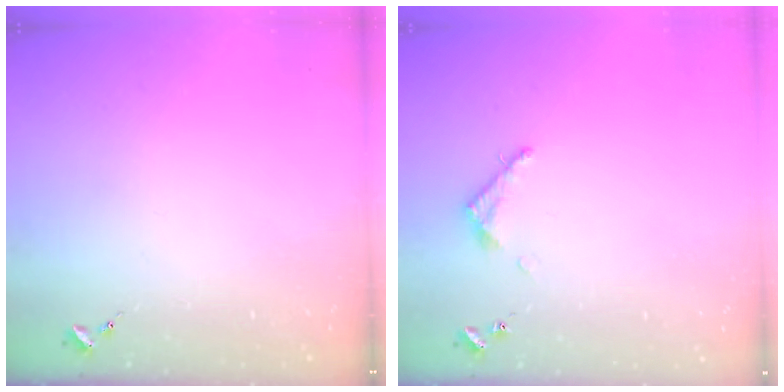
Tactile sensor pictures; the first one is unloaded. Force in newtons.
{"total": 3.5, "press": 3.5, "slide": 0.3}